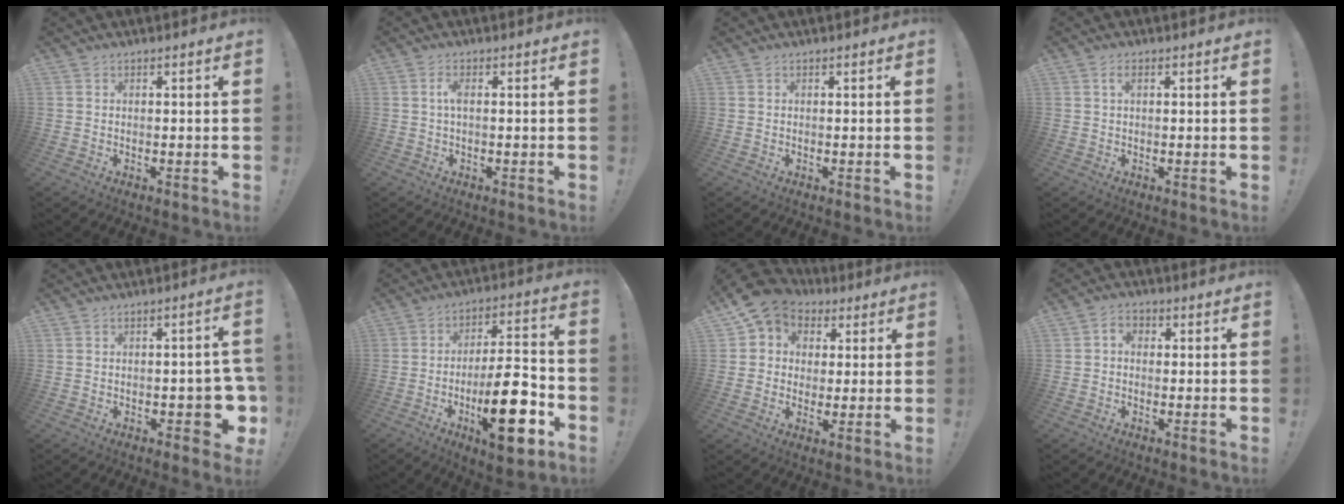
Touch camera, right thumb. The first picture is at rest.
{"total": 2.6, "force": [0.0, 0.7, 2.5], "torque": [-0.056, 0.002, -0.004]}
{"total": 0.0}
{"total": 1.5, "force": [0.5, 0.5, 1.3], "torque": [-0.020, 0.002, 0.006]}
{"total": 7.4, "force": [-2.4, 3.8, 5.9], "torque": [-0.061, 0.008, -0.033]}
{"total": 20.1, "force": [-7.4, 6.5, 17.6], "torque": [-0.268, 0.038, -0.110]}
{"total": 8.5, "force": [3.5, 7.3, 2.8], "torque": [-0.039, -0.022, 0.071]}
{"total": 3.2, "force": [0.0, 2.5, 2.0], "torque": [-0.028, 0.005, -0.001]}